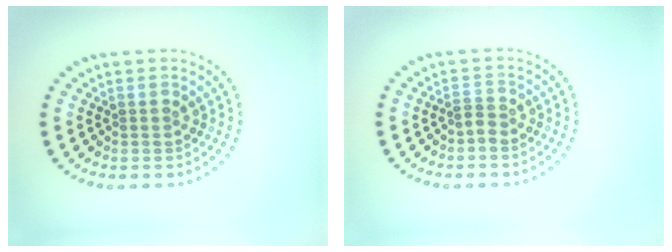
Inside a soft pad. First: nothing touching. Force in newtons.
{"total": 0.8, "press": 0.5, "slide": 0.6}